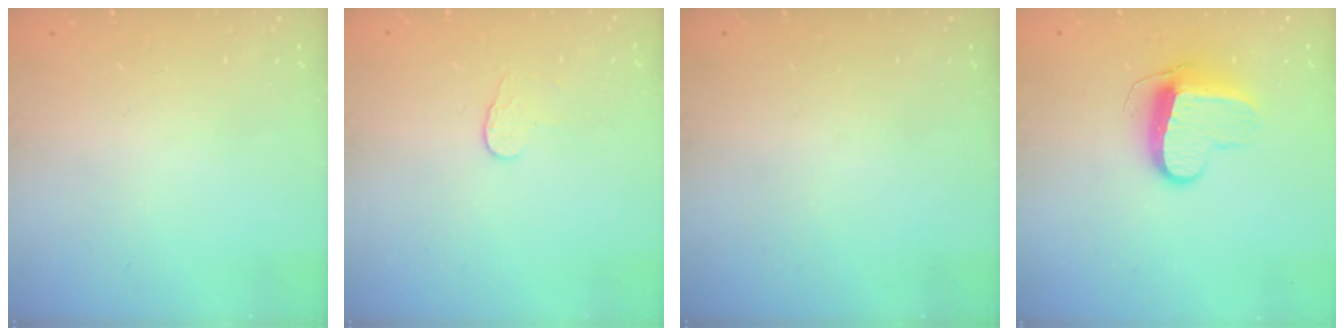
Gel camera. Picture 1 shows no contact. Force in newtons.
{"total": 3.1, "press": 3.1, "slide": 0.3}
{"total": 0.0}
{"total": 10.0, "press": 10.0, "slide": 0.5}